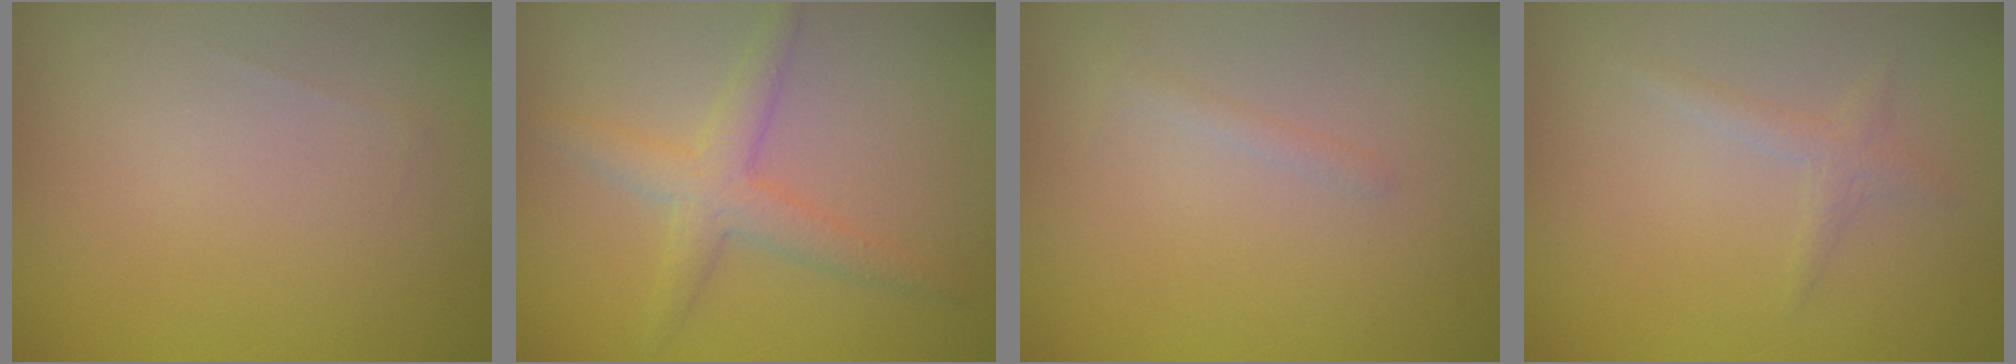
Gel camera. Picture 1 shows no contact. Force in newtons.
{"total": 3.0, "press": 3.0, "slide": 0.2}
{"total": 0.6, "press": 0.6, "slide": 0.0}
{"total": 1.1, "press": 1.1, "slide": 0.0}